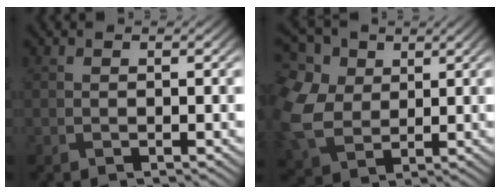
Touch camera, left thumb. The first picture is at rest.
{"total": 11.8, "force": [2.3, 9.1, 7.1], "torque": [-0.228, 0.000, 0.050]}